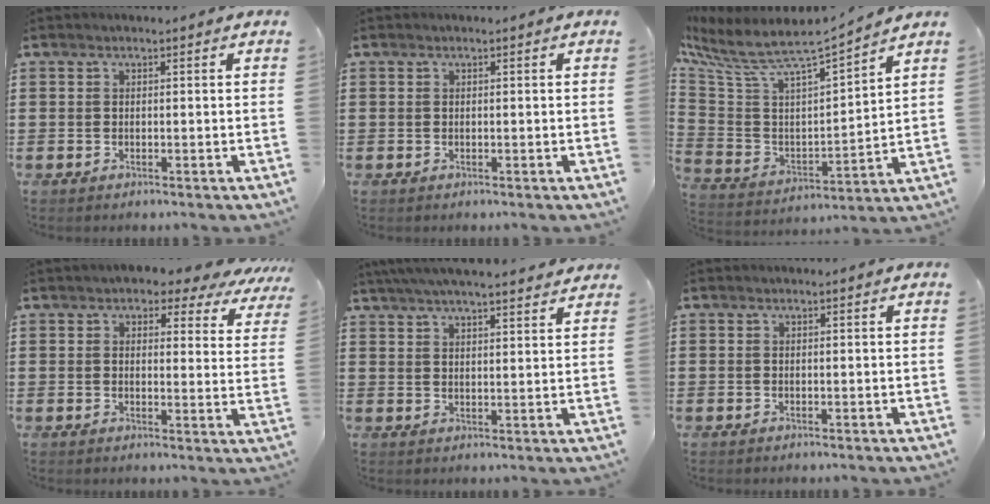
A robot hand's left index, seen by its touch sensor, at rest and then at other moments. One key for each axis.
{"total": 0.0}
{"total": 6.2, "fx": 5.2, "fy": 1.2, "fz": 3.2, "tx": -0.092, "ty": -0.051, "tz": 0.081}
{"total": 4.6, "fx": 3.9, "fy": 1.5, "fz": 2.0, "tx": -0.040, "ty": -0.019, "tz": 0.063}
{"total": 5.1, "fx": 4.7, "fy": -0.1, "fz": 1.9, "tx": -0.051, "ty": -0.015, "tz": 0.085}
{"total": 0.0}